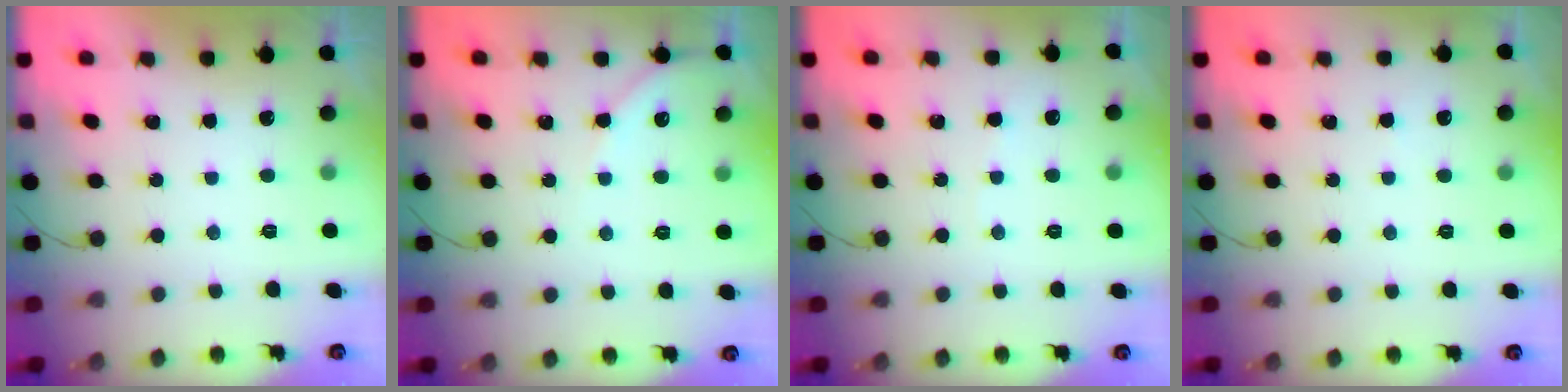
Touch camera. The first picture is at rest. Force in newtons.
{"total": 4.1, "press": 4.1, "slide": 0.5}
{"total": 2.7, "press": 2.6, "slide": 0.4}
{"total": 1.1, "press": 1.1, "slide": 0.2}